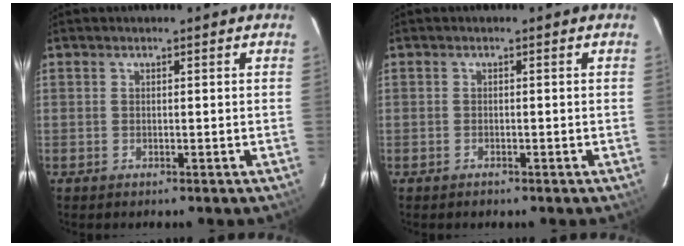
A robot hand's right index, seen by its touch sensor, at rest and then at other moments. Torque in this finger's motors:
{"motor_torque": [0.24, 0.08, 0.12, 0.03]}